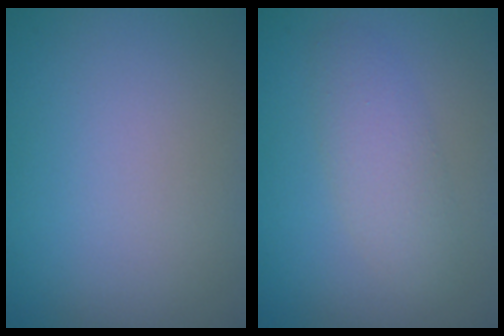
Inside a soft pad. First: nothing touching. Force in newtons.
{"total": 2.8, "press": 2.8, "slide": 0.0}